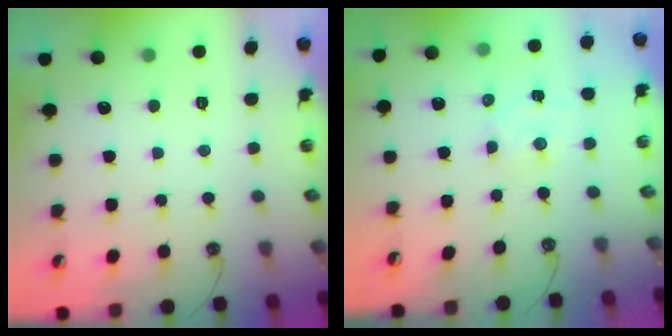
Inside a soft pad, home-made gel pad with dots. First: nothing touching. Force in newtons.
{"total": 1.6, "press": 1.6, "slide": 0.1}